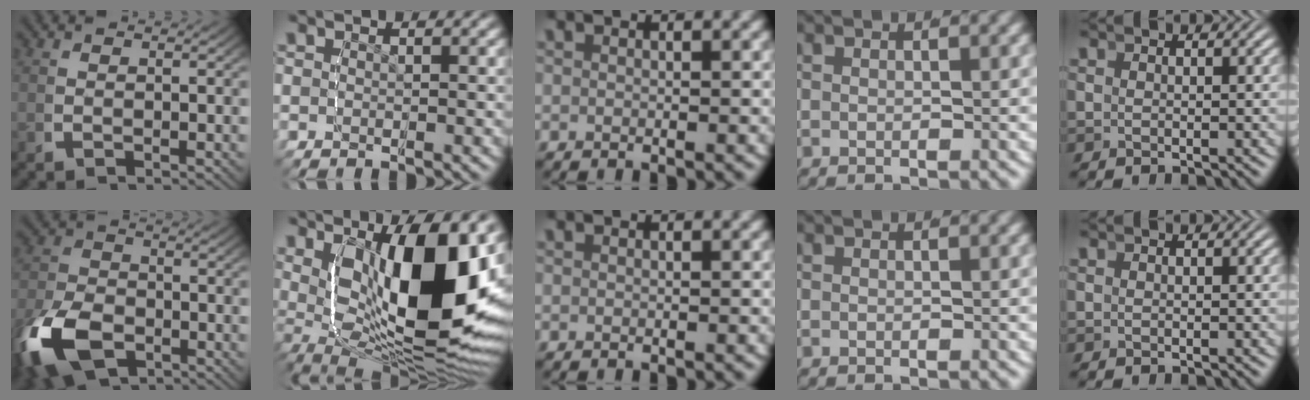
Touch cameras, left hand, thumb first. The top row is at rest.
{"thumb": {"total": 8.6, "force": [-3.8, 5.3, 5.6], "torque": [-0.128, -0.031, -0.056]}, "index": {"total": 19.4, "force": [0.2, 10.6, 16.3], "torque": [-0.294, -0.040, 0.026]}}